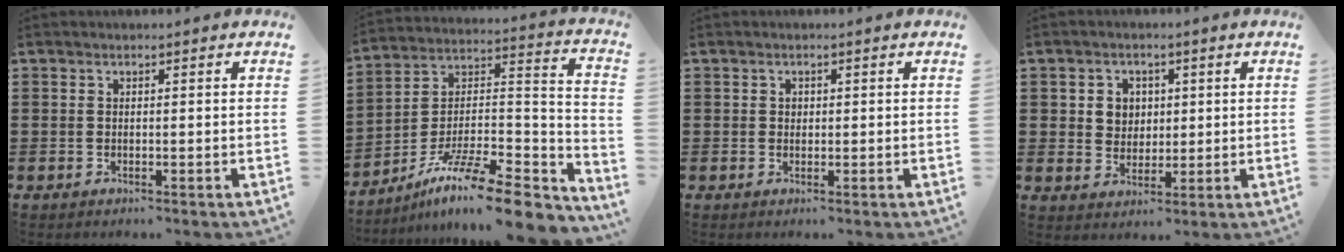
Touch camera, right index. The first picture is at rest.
{"total": 13.6, "force": [-10.0, 2.7, 8.8], "torque": [-0.145, 0.021, -0.181]}
{"total": 0.7, "force": [0.2, 0.6, 0.3], "torque": [-0.008, 0.002, 0.004]}
{"total": 3.9, "force": [1.0, 3.6, 1.1], "torque": [-0.030, 0.010, 0.014]}